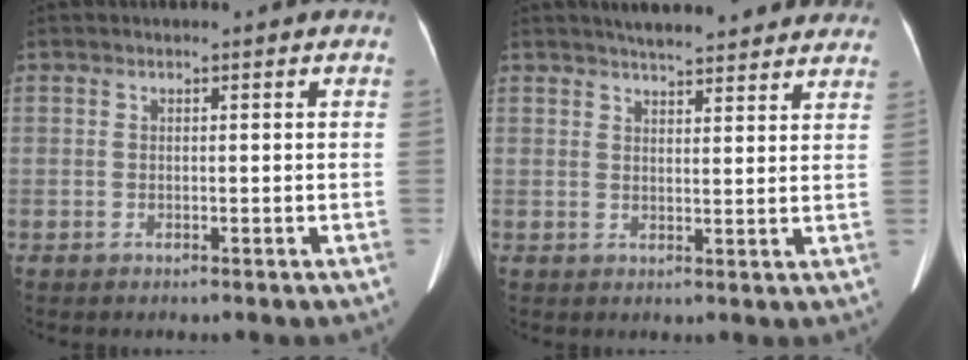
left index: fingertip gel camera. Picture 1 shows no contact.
{"total": 12.2, "force": [11.0, 2.3, 4.9], "torque": [-0.050, 0.017, 0.126]}